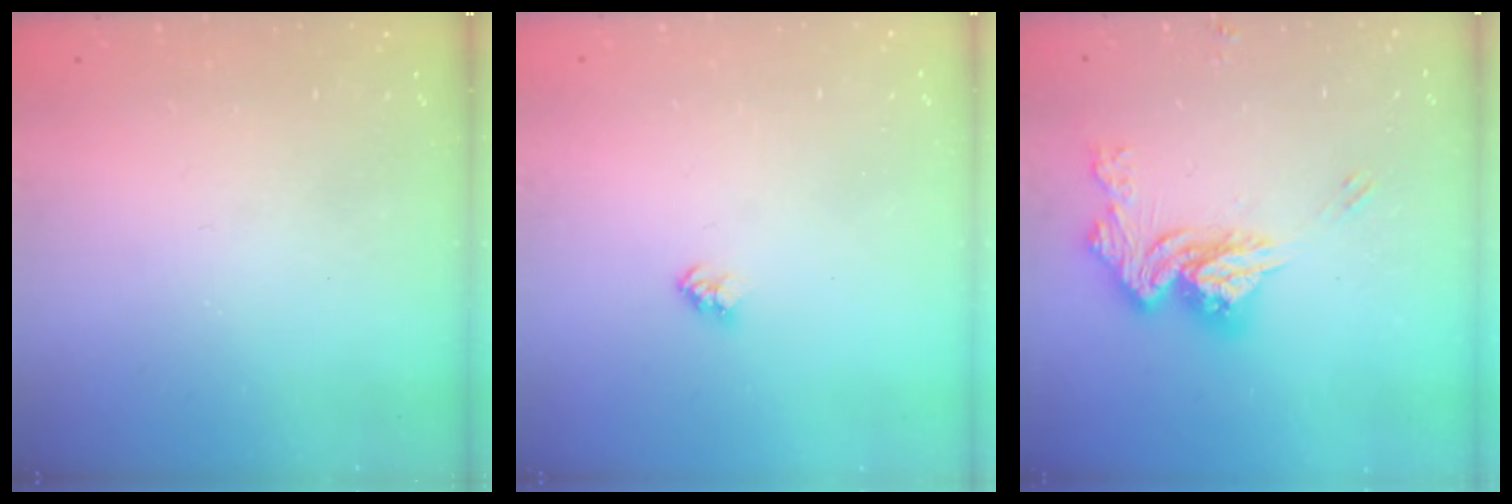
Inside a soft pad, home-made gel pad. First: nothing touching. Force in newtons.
{"total": 2.4, "press": 2.4, "slide": 0.2}
{"total": 14.1, "press": 14.1, "slide": 0.2}